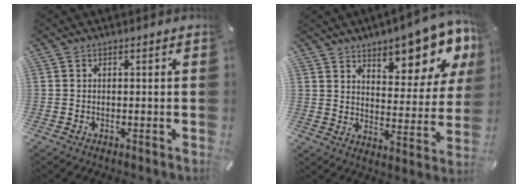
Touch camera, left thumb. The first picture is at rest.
{"total": 12.3, "force": [10.0, 4.8, 5.4], "torque": [-0.057, -0.088, 0.169]}